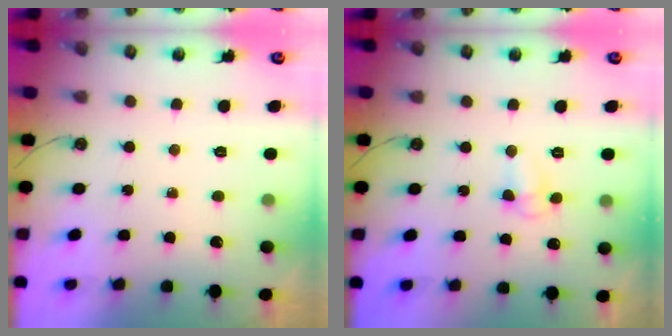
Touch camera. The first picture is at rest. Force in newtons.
{"total": 5.0, "press": 5.0, "slide": 0.7}